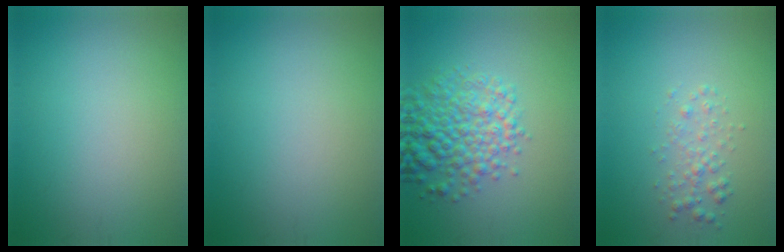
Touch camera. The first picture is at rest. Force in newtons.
{"total": 0.0}
{"total": 5.7, "press": 5.7, "slide": 0.3}
{"total": 1.7, "press": 1.7, "slide": 0.0}